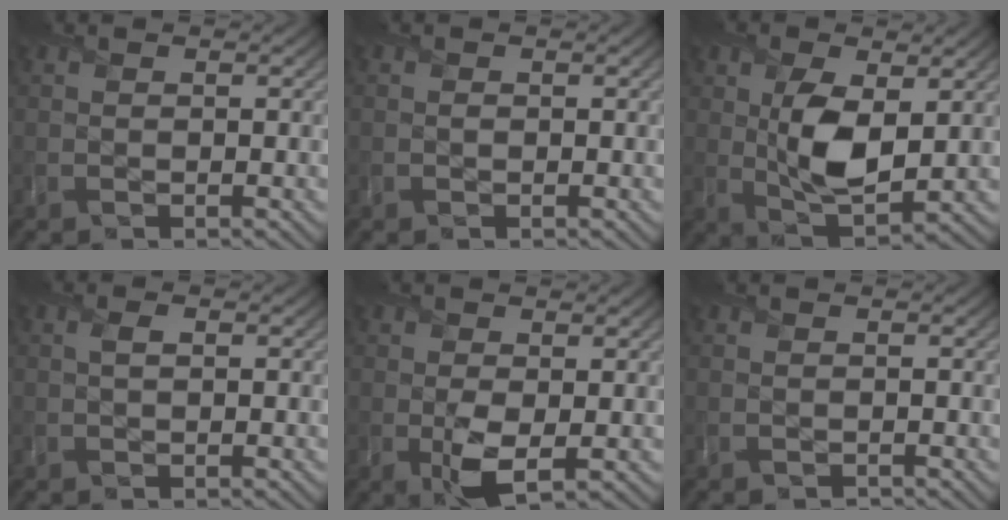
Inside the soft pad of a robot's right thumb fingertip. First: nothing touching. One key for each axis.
{"total": 0.5, "fx": -0.1, "fy": 0.5, "fz": 0.2, "tx": -0.004, "ty": -0.006, "tz": -0.004}
{"total": 7.8, "fx": 1.0, "fy": 4.2, "fz": 6.5, "tx": -0.138, "ty": -0.010, "tz": 0.022}
{"total": 1.2, "fx": 0.2, "fy": 0.7, "fz": 1.0, "tx": -0.022, "ty": 0.000, "tz": 0.001}
{"total": 3.6, "fx": -0.4, "fy": 2.1, "fz": 2.9, "tx": -0.068, "ty": -0.015, "tz": -0.006}
{"total": 0.8, "fx": -0.6, "fy": 0.4, "fz": 0.1, "tx": -0.004, "ty": -0.007, "tz": -0.012}